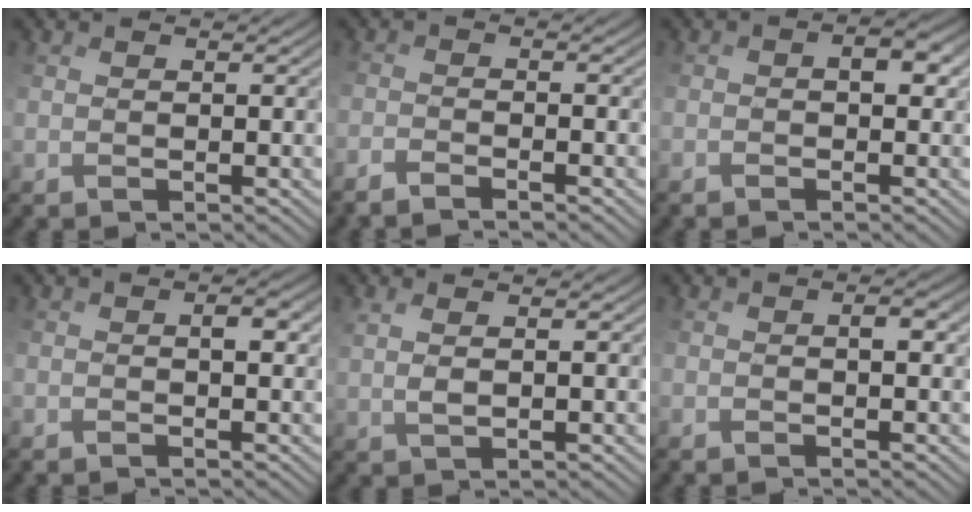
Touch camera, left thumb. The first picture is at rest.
{"total": 2.9, "force": [-2.7, -0.3, 1.1], "torque": [-0.020, -0.002, -0.056]}
{"total": 3.4, "force": [-0.3, 1.9, 2.8], "torque": [-0.036, 0.006, 0.002]}
{"total": 2.3, "force": [0.1, 0.8, 2.2], "torque": [-0.035, 0.008, -0.002]}
{"total": 1.8, "force": [1.6, -0.9, 0.0], "torque": [0.007, 0.011, 0.036]}
{"total": 1.9, "force": [-0.1, 0.6, 1.8], "torque": [-0.027, 0.006, -0.005]}